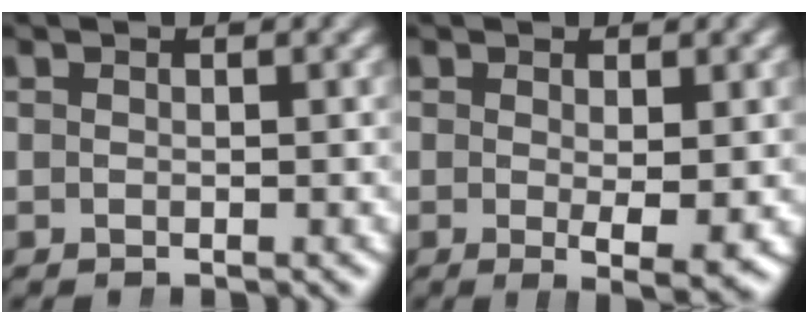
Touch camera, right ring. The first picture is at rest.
{"total": 3.0, "force": [-0.6, 0.4, 2.9], "torque": [-0.044, -0.022, -0.002]}